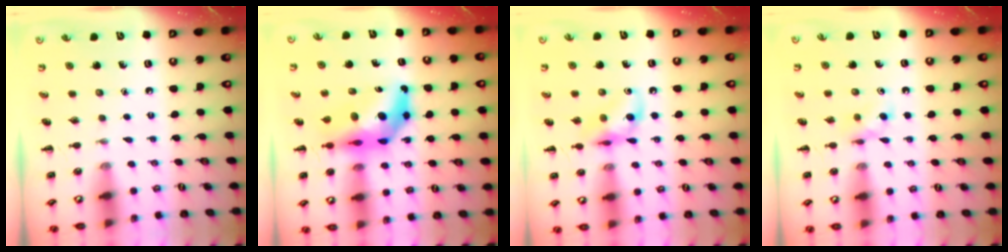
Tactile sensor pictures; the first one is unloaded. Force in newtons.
{"total": 11.3, "press": 10.7, "slide": 3.5}
{"total": 11.1, "press": 11.1, "slide": 1.1}
{"total": 3.2, "press": 2.9, "slide": 1.2}